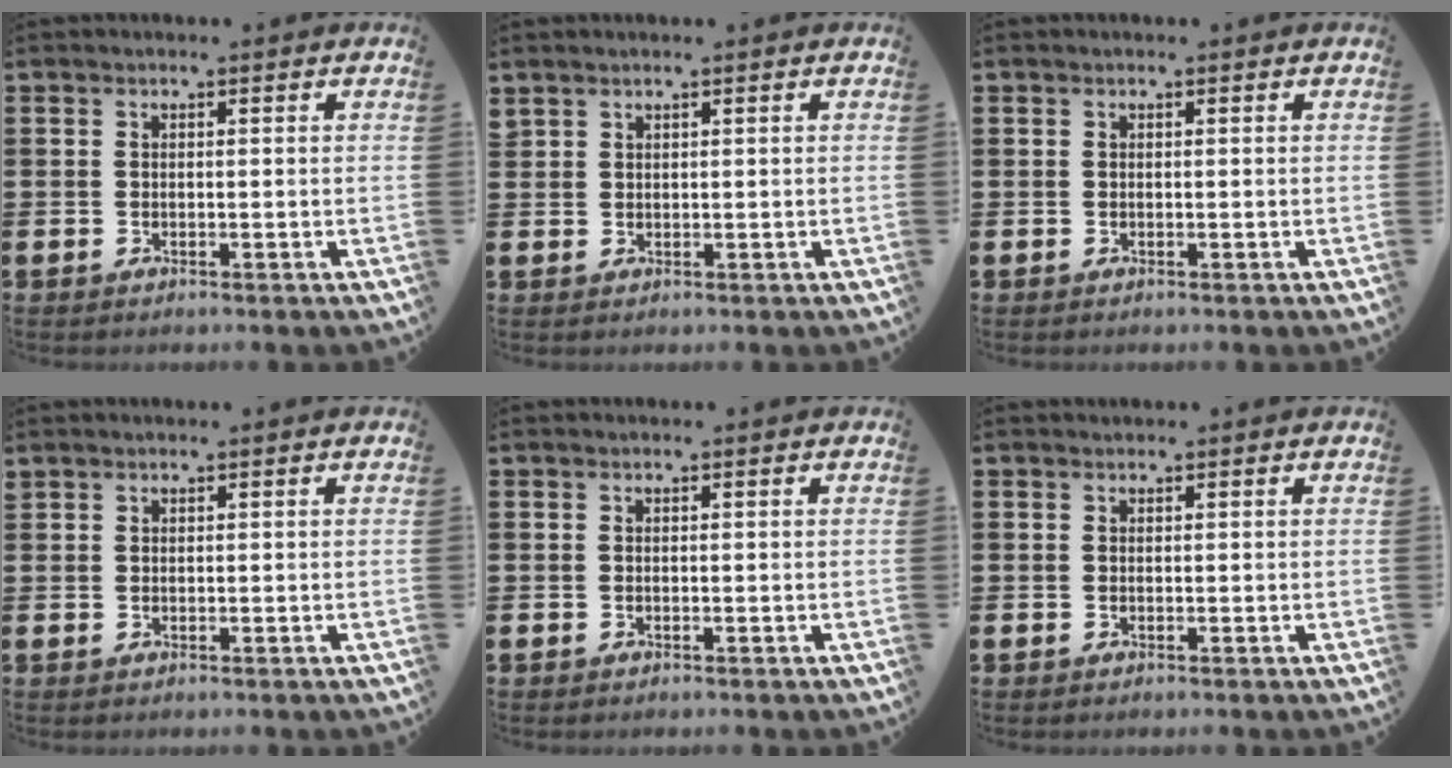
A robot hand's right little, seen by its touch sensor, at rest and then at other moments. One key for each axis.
{"total": 1.2, "fx": 1.1, "fy": 0.4, "fz": -0.1, "tx": 0.008, "ty": -0.001, "tz": 0.020}
{"total": 0.0}
{"total": 0.6, "fx": 0.6, "fy": 0.1, "fz": -0.1, "tx": 0.009, "ty": -0.003, "tz": 0.009}
{"total": 0.0}
{"total": 0.0}